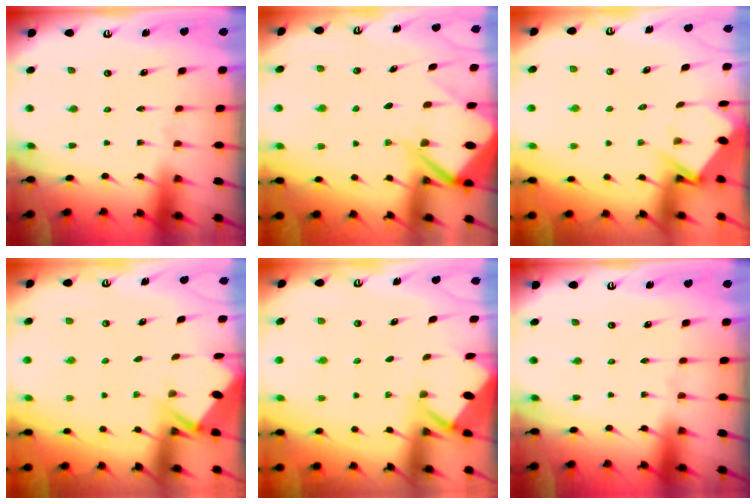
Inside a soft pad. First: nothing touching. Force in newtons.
{"total": 10.4, "press": 10.3, "slide": 1.1}
{"total": 5.1, "press": 5.1, "slide": 0.5}
{"total": 2.7, "press": 2.7, "slide": 0.3}
{"total": 2.6, "press": 2.6, "slide": 0.0}
{"total": 0.0}